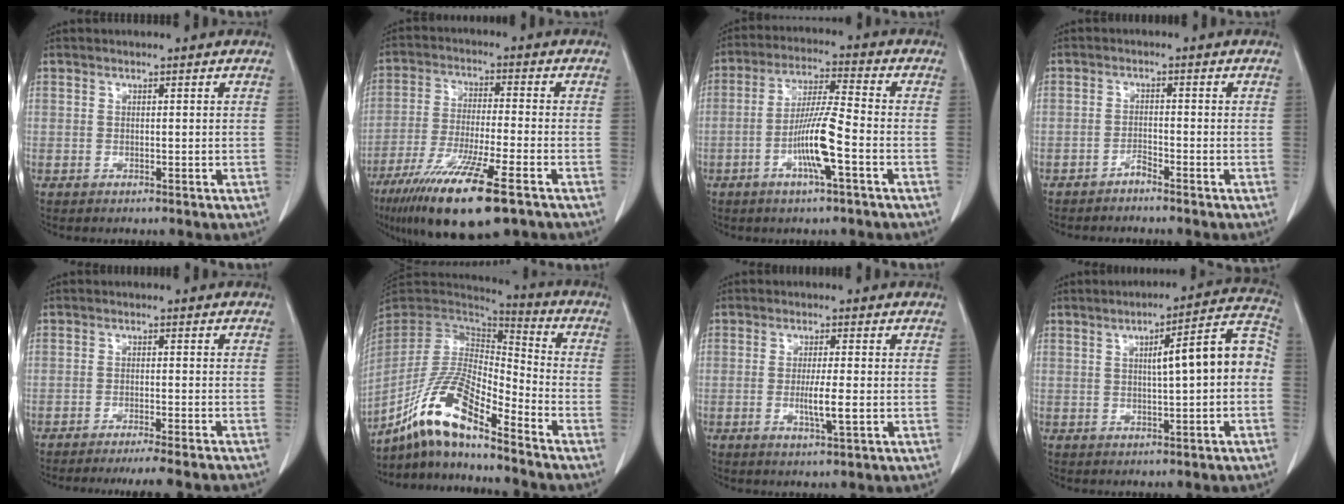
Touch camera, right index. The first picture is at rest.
{"total": 15.3, "force": [-9.4, 1.4, 12.0], "torque": [-0.226, -0.045, -0.164]}
{"total": 9.3, "force": [-3.3, 0.3, 8.7], "torque": [-0.170, -0.001, -0.065]}
{"total": 1.6, "force": [-1.5, -0.1, 0.6], "torque": [-0.010, 0.001, -0.028]}
{"total": 11.5, "force": [-10.6, -0.4, 4.5], "torque": [-0.039, -0.023, -0.137]}
{"total": 16.5, "force": [-11.5, 2.4, 11.5], "torque": [-0.221, -0.005, -0.213]}
{"total": 4.2, "force": [-0.9, 0.1, 4.1], "torque": [-0.077, -0.008, -0.016]}
{"total": 9.7, "force": [0.1, 1.2, 9.6], "torque": [-0.127, 0.034, 0.000]}